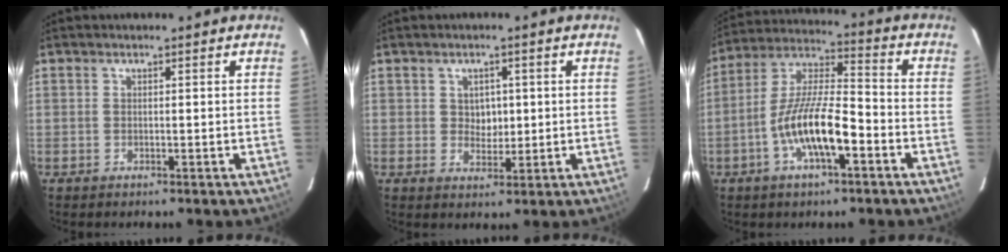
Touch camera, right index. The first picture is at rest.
{"total": 3.4, "force": [0.6, 2.9, 1.6], "torque": [-0.021, 0.006, 0.010]}
{"total": 13.0, "force": [-5.3, 3.4, 11.4], "torque": [-0.226, 0.003, -0.100]}